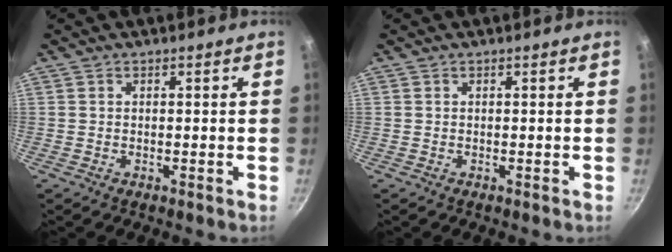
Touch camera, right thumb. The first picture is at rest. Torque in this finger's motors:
{"motor_torque": [-0.01, 0.00, 0.18, 0.06, 0.00]}